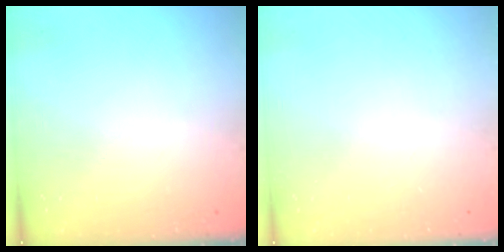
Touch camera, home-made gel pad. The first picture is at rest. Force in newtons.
{"total": 0.0}